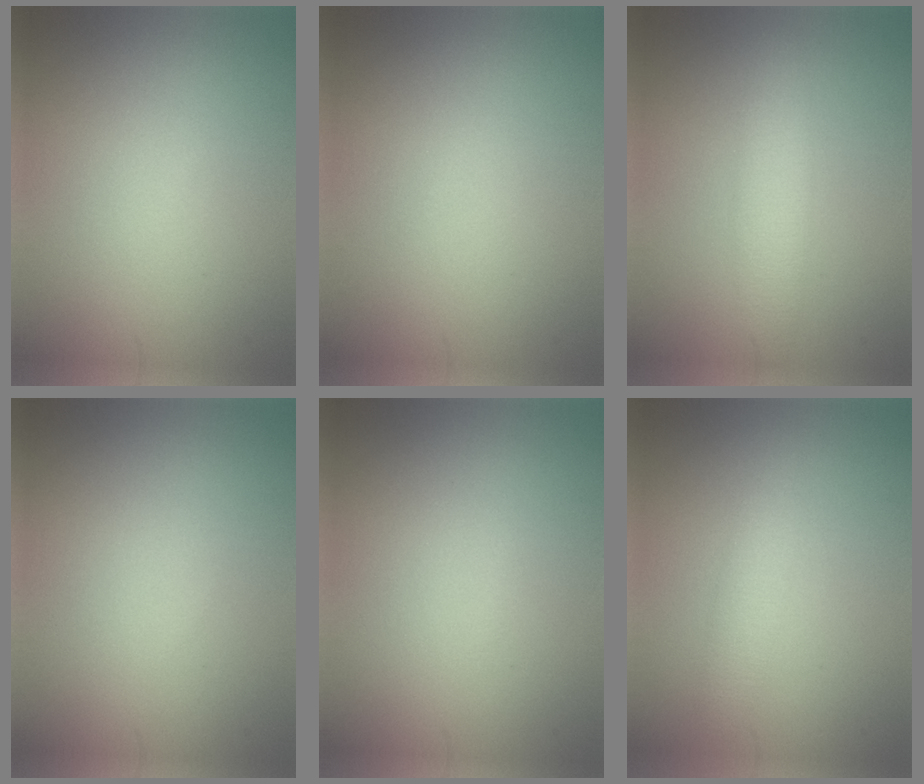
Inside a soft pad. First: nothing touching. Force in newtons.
{"total": 0.0}
{"total": 3.5, "press": 3.5, "slide": 0.1}
{"total": 0.0}
{"total": 0.0}
{"total": 2.5, "press": 2.5, "slide": 0.2}